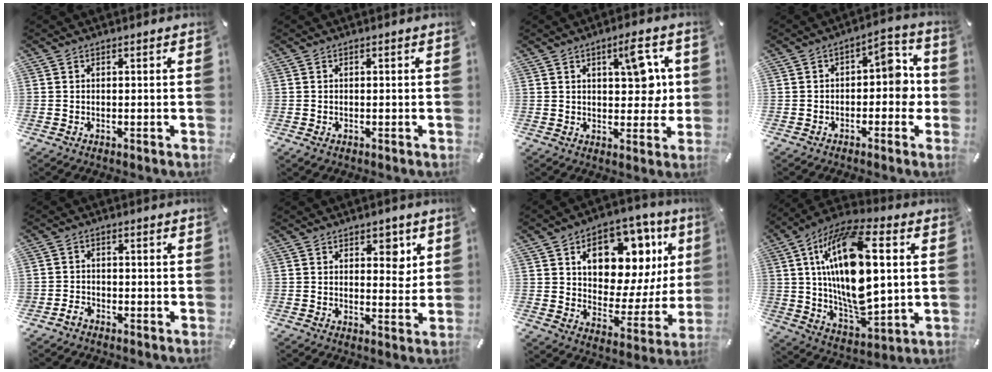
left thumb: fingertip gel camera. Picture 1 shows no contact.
{"total": 0.6, "force": [-0.1, 0.5, 0.3], "torque": [-0.005, 0.003, -0.004]}
{"total": 10.1, "force": [3.2, 5.0, 8.2], "torque": [-0.102, -0.009, 0.049]}
{"total": 8.3, "force": [-0.3, 5.1, 6.5], "torque": [-0.073, 0.001, -0.014]}
{"total": 2.3, "force": [-1.8, 1.4, 0.5], "torque": [-0.009, 0.009, -0.038]}
{"total": 5.4, "force": [2.4, 3.6, 3.3], "torque": [-0.025, -0.011, 0.032]}
{"total": 16.1, "force": [8.5, 10.1, 9.3], "torque": [-0.125, -0.058, 0.144]}
{"total": 22.7, "force": [4.9, 11.0, 19.2], "torque": [-0.390, -0.015, 0.077]}